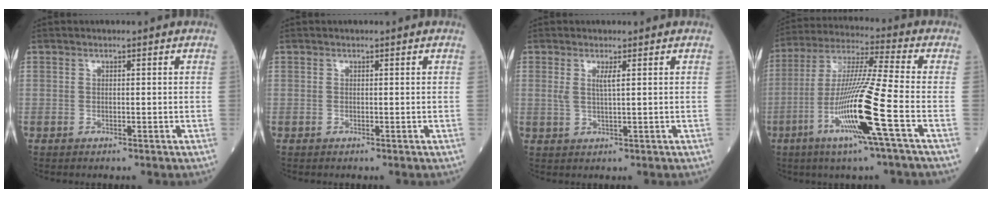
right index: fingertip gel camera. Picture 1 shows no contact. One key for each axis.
{"total": 0.0}
{"total": 2.1, "fx": 0.8, "fy": 0.0, "fz": 1.9, "tx": -0.047, "ty": -0.002, "tz": 0.019}
{"total": 15.2, "fx": -5.3, "fy": -1.5, "fz": 14.2, "tx": -0.285, "ty": -0.016, "tz": -0.104}